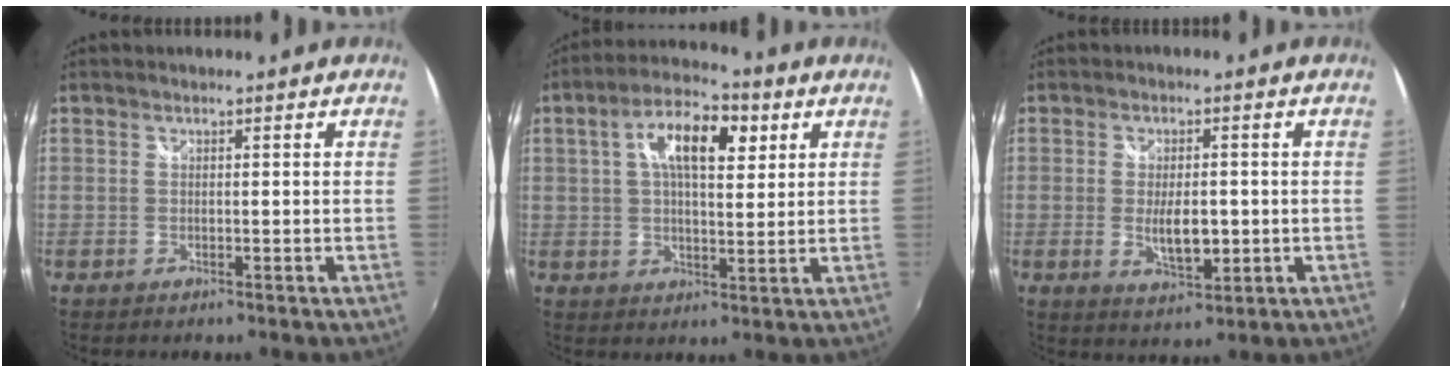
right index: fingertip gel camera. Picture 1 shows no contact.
{"total": 11.3, "force": [4.0, 5.0, 9.3], "torque": [-0.160, 0.025, 0.061]}
{"total": 6.4, "force": [-0.8, 2.8, 5.7], "torque": [-0.104, -0.010, -0.010]}